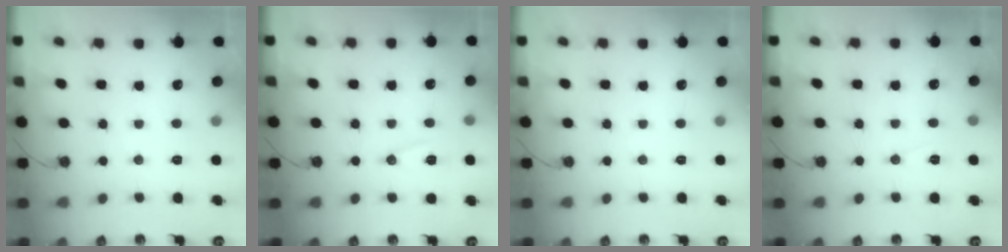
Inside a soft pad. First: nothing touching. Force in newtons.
{"total": 8.1, "press": 7.3, "slide": 3.5}
{"total": 0.0}
{"total": 5.7, "press": 3.5, "slide": 4.4}